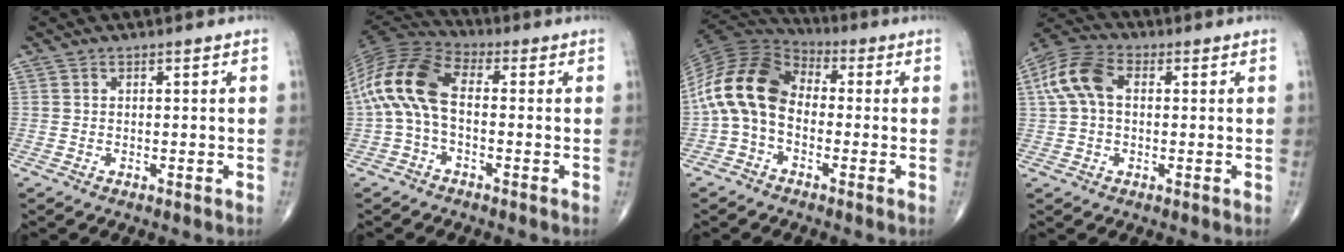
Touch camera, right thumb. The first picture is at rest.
{"total": 13.7, "force": [-0.4, 7.2, 11.6], "torque": [-0.246, 0.033, -0.020]}
{"total": 14.6, "force": [-1.4, 9.8, 10.7], "torque": [-0.206, 0.041, -0.039]}
{"total": 9.7, "force": [1.5, 6.2, 7.3], "torque": [-0.159, 0.029, 0.022]}